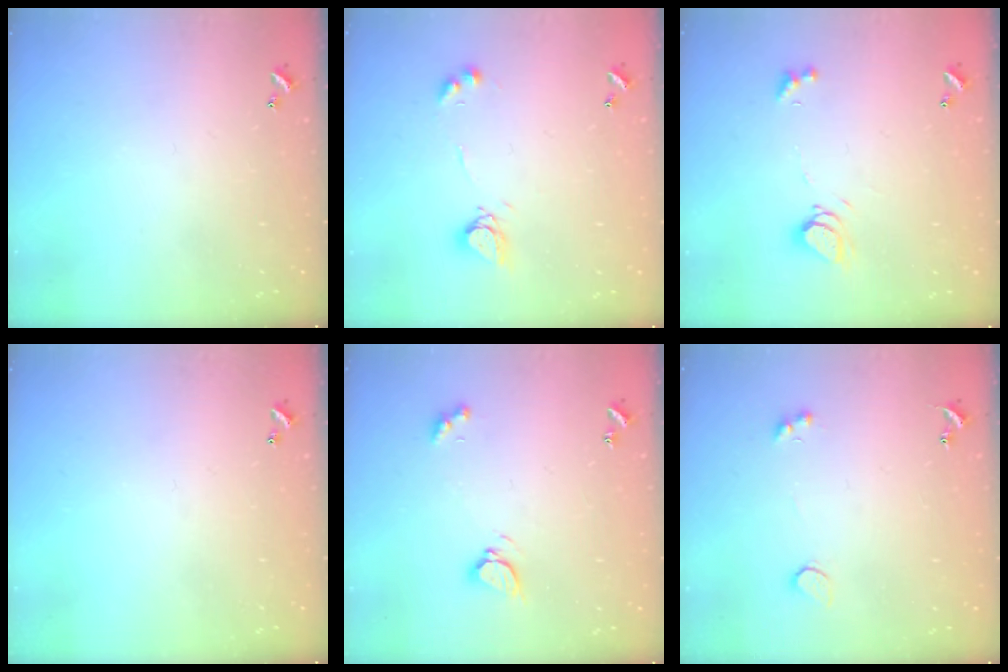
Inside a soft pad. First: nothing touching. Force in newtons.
{"total": 6.7, "press": 6.7, "slide": 0.5}
{"total": 5.5, "press": 5.4, "slide": 0.8}
{"total": 0.0}
{"total": 3.4, "press": 3.4, "slide": 0.3}
{"total": 2.1, "press": 1.9, "slide": 1.0}